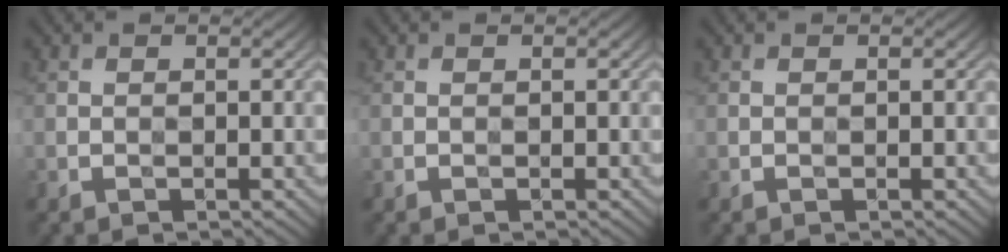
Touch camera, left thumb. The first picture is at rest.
{"total": 0.0}
{"total": 0.0}